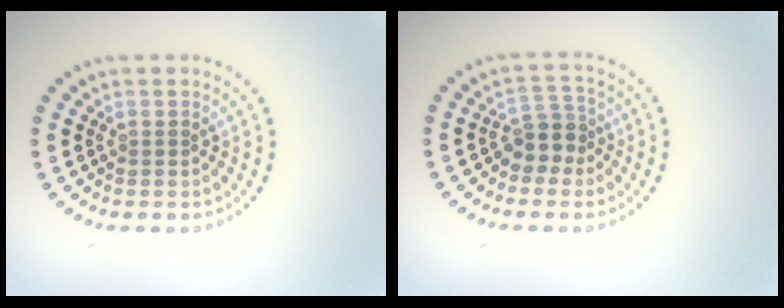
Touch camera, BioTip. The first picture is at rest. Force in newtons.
{"total": 2.8, "press": 2.2, "slide": 1.6}